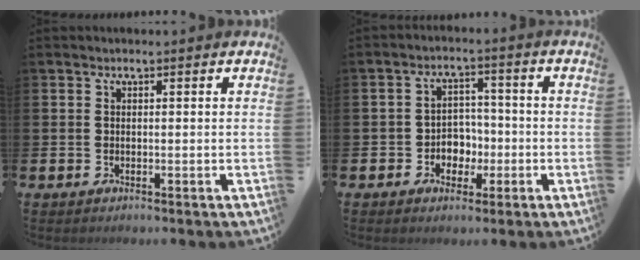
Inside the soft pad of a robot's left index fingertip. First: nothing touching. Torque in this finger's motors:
{"motor_torque": [0.10, 0.16, 0.17, 0.03]}